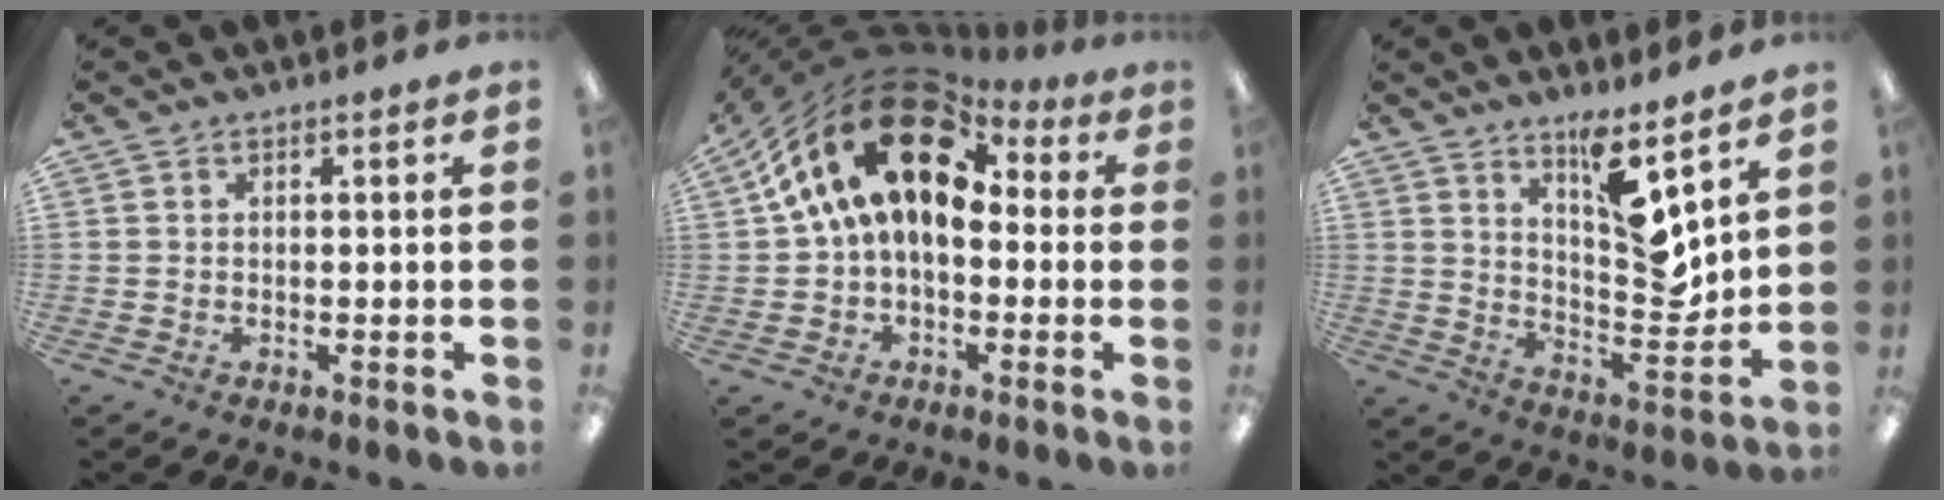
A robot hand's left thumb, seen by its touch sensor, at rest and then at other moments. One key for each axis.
{"total": 19.5, "fx": 6.3, "fy": 11.9, "fz": 14.0, "tx": -0.268, "ty": -0.011, "tz": 0.105}
{"total": 10.3, "fx": 7.3, "fy": 2.5, "fz": 6.7, "tx": -0.092, "ty": -0.063, "tz": 0.123}